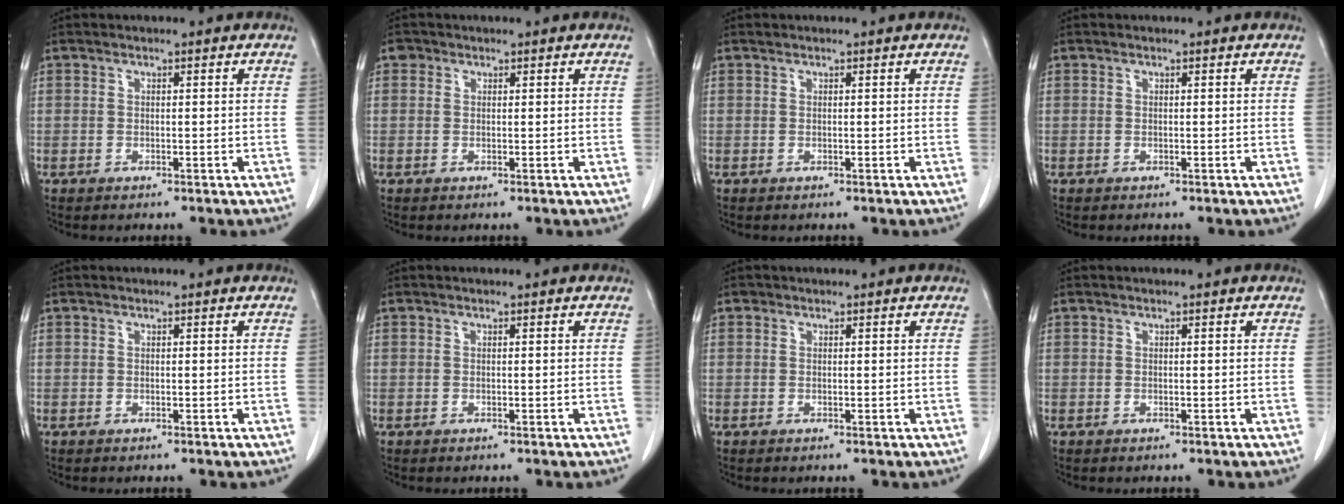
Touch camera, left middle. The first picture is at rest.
{"total": 1.0, "force": [0.5, 0.8, 0.1], "torque": [0.005, 0.005, 0.004]}
{"total": 0.0}
{"total": 0.0}
{"total": 0.0}
{"total": 0.0}
{"total": 0.0}
{"total": 0.0}